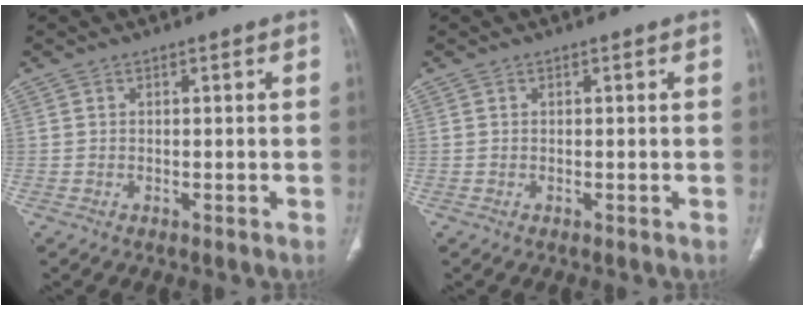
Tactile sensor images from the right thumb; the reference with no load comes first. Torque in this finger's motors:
{"motor_torque": [-0.14, 0.14, -0.05, 0.02, 0.00]}